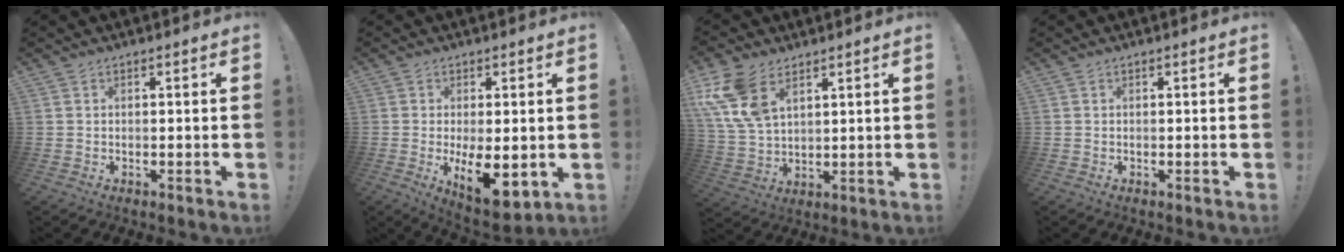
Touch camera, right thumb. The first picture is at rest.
{"total": 11.7, "force": [-1.7, 5.1, 10.4], "torque": [-0.141, -0.004, -0.015]}
{"total": 12.3, "force": [6.6, 7.3, 7.5], "torque": [-0.164, -0.023, 0.131]}
{"total": 0.0}